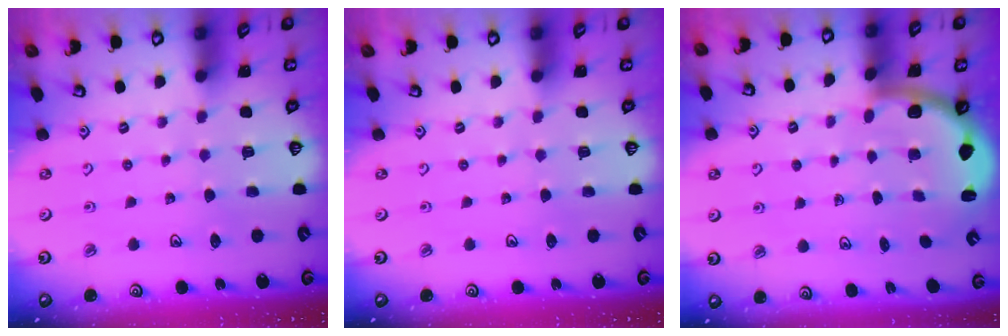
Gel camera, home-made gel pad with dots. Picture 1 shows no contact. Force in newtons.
{"total": 0.0}
{"total": 2.5, "press": 2.4, "slide": 0.7}